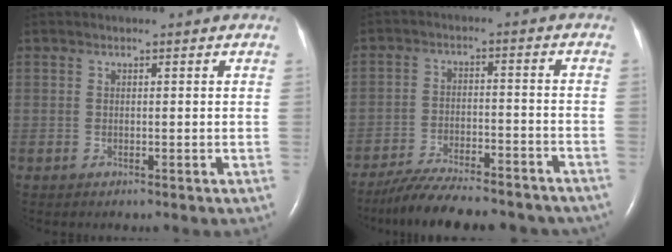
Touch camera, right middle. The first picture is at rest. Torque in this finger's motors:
{"motor_torque": [1.09, -1.05, 0.41, 0.12]}